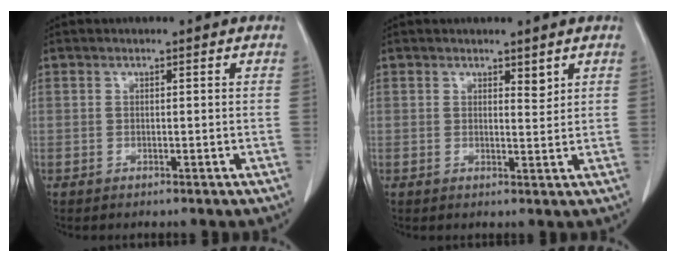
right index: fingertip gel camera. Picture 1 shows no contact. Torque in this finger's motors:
{"motor_torque": [-0.08, -0.07, 0.00, 0.00]}